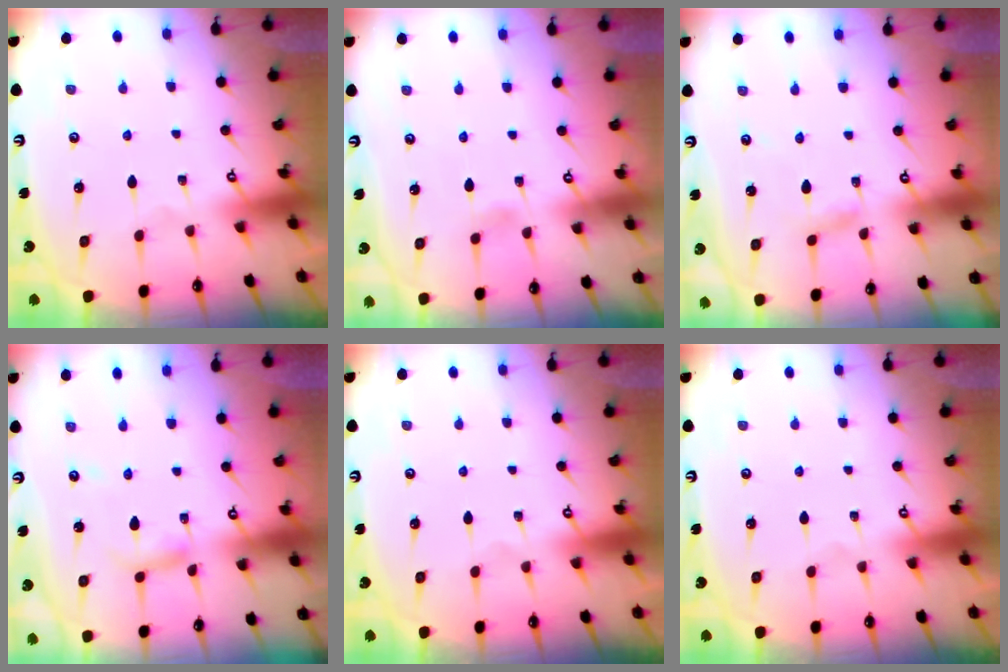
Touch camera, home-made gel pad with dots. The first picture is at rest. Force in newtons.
{"total": 3.1, "press": 3.1, "slide": 0.4}
{"total": 1.9, "press": 1.9, "slide": 0.1}
{"total": 5.2, "press": 5.2, "slide": 0.3}
{"total": 0.0}
{"total": 0.0}